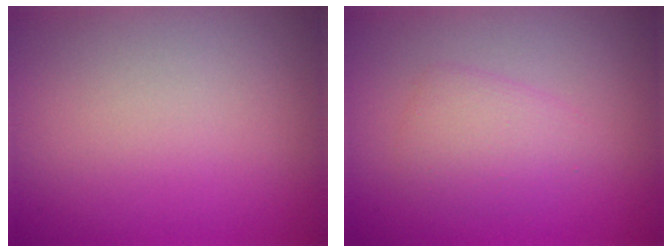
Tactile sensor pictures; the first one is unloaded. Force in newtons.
{"total": 2.4, "press": 2.4, "slide": 0.0}